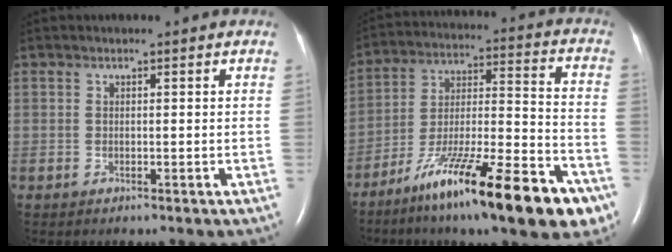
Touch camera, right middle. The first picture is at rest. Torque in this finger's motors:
{"motor_torque": [1.24, -0.90, 0.38, 0.21]}